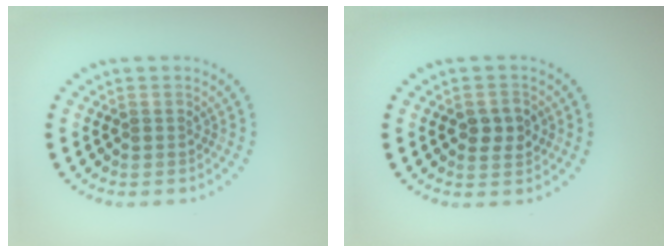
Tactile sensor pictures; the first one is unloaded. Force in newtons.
{"total": 2.4, "press": 2.4, "slide": 0.0}